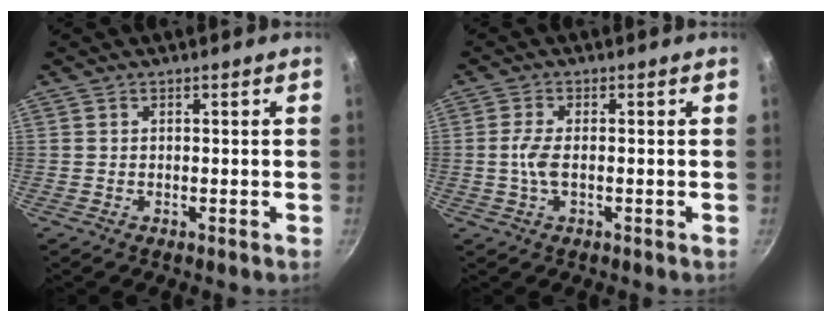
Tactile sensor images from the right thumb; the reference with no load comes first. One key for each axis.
{"total": 3.6, "fx": -0.4, "fy": 1.3, "fz": 3.3, "tx": -0.081, "ty": 0.002, "tz": -0.012}